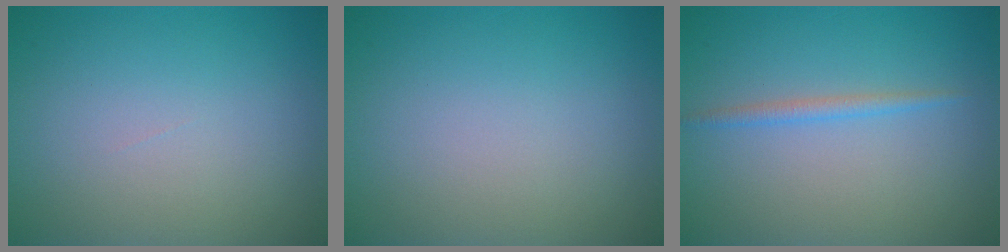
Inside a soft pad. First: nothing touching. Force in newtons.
{"total": 0.0}
{"total": 1.2, "press": 1.2, "slide": 0.1}